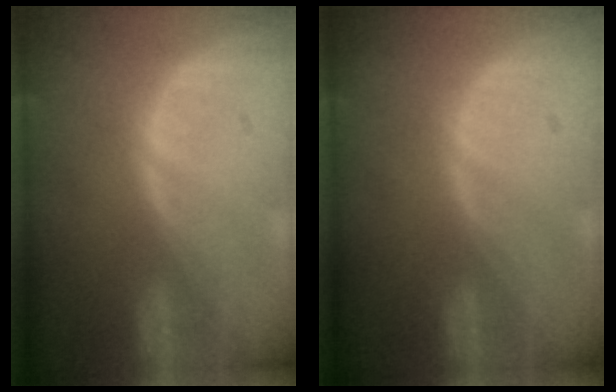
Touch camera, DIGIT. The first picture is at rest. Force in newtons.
{"total": 0.0}